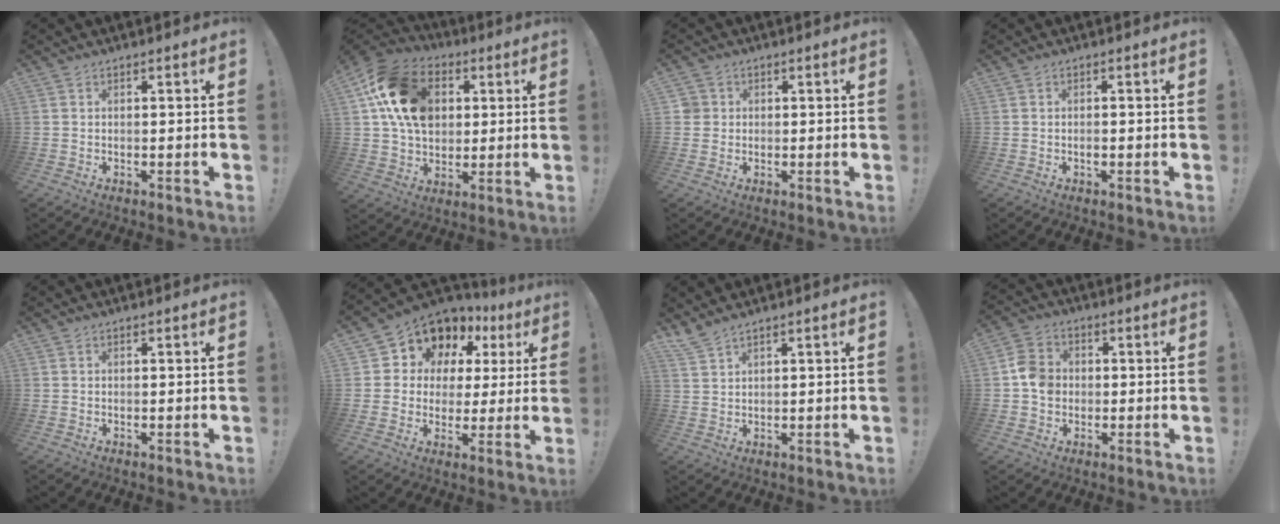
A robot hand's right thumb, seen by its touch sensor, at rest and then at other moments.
{"total": 19.3, "force": [5.7, 14.2, 11.7], "torque": [-0.189, -0.008, 0.110]}
{"total": 2.7, "force": [0.5, 2.6, 0.5], "torque": [-0.012, 0.006, 0.010]}
{"total": 0.8, "force": [-0.4, 0.4, 0.5], "torque": [-0.017, 0.004, -0.007]}
{"total": 0.0}
{"total": 10.2, "force": [6.2, 7.5, 3.2], "torque": [-0.055, -0.053, 0.121]}
{"total": 2.6, "force": [1.8, 0.3, 1.8], "torque": [-0.040, -0.007, 0.035]}
{"total": 7.7, "force": [-0.6, 6.7, 3.9], "torque": [-0.064, 0.015, -0.010]}